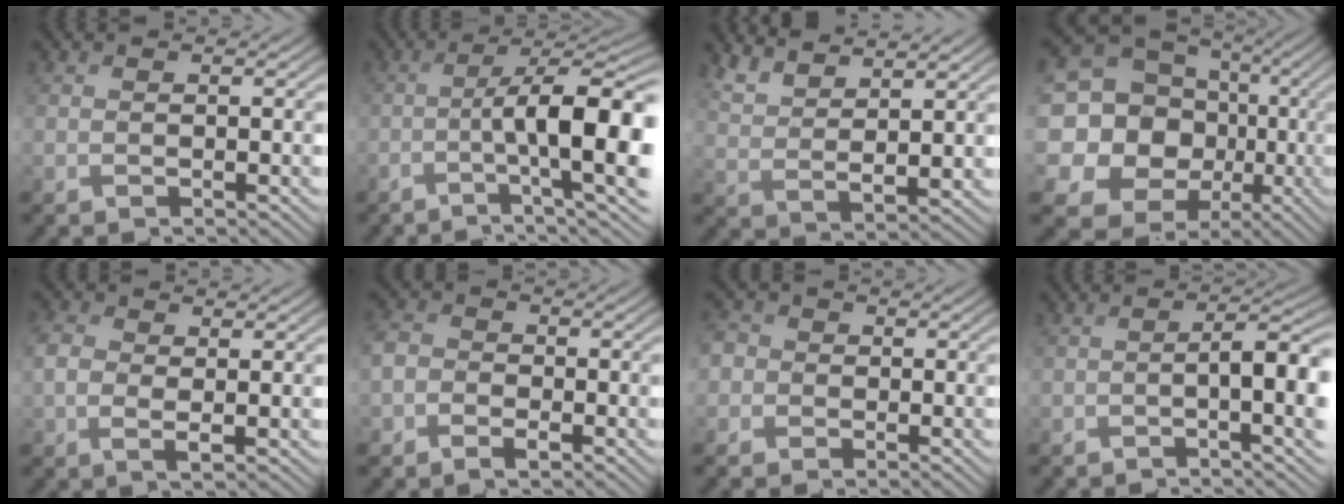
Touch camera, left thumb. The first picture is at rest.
{"total": 12.7, "force": [-2.1, 3.2, 12.1], "torque": [-0.176, -0.003, -0.034]}
{"total": 5.8, "force": [5.0, 1.2, 2.8], "torque": [-0.068, -0.003, 0.104]}
{"total": 20.2, "force": [-0.3, 18.4, 8.2], "torque": [-0.239, 0.031, -0.016]}
{"total": 3.9, "force": [0.1, 2.5, 3.0], "torque": [-0.078, -0.004, -0.001]}
{"total": 3.8, "force": [-1.8, 2.9, 1.7], "torque": [-0.041, -0.005, -0.048]}
{"total": 3.6, "force": [-0.4, 3.5, 0.9], "torque": [-0.030, 0.008, -0.029]}
{"total": 6.4, "force": [-1.3, 1.5, 6.1], "torque": [-0.092, 0.000, -0.025]}